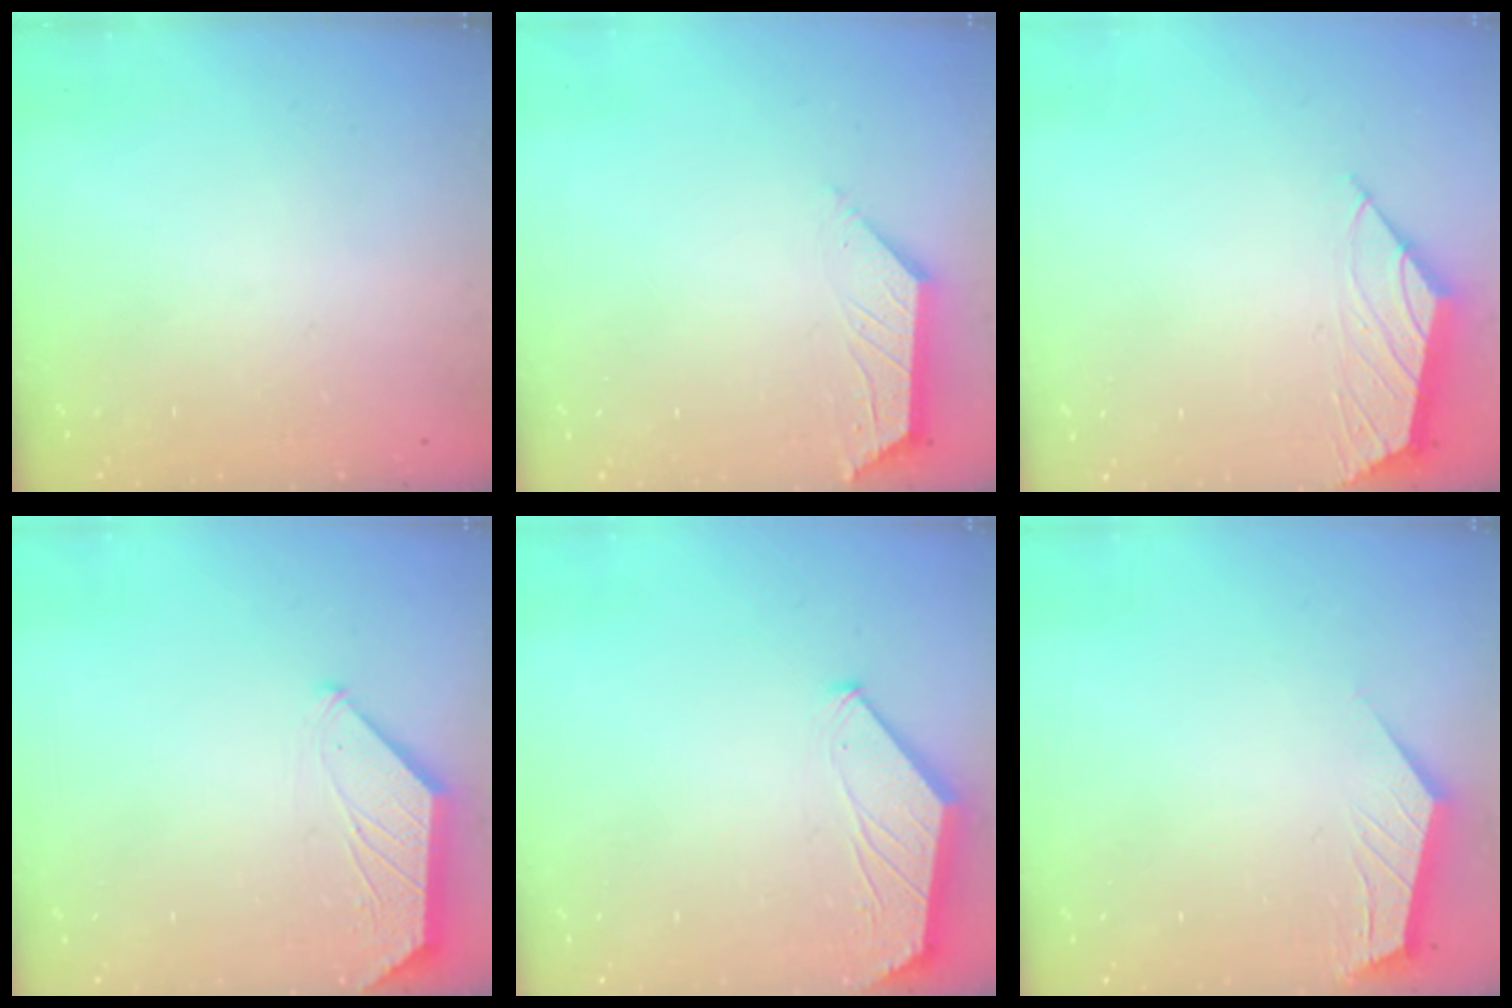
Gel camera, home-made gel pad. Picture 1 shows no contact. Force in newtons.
{"total": 2.7, "press": 2.7, "slide": 0.5}
{"total": 2.0, "press": 2.0, "slide": 0.5}
{"total": 1.2, "press": 1.1, "slide": 0.3}
{"total": 1.7, "press": 1.6, "slide": 0.3}
{"total": 2.8, "press": 2.8, "slide": 0.4}